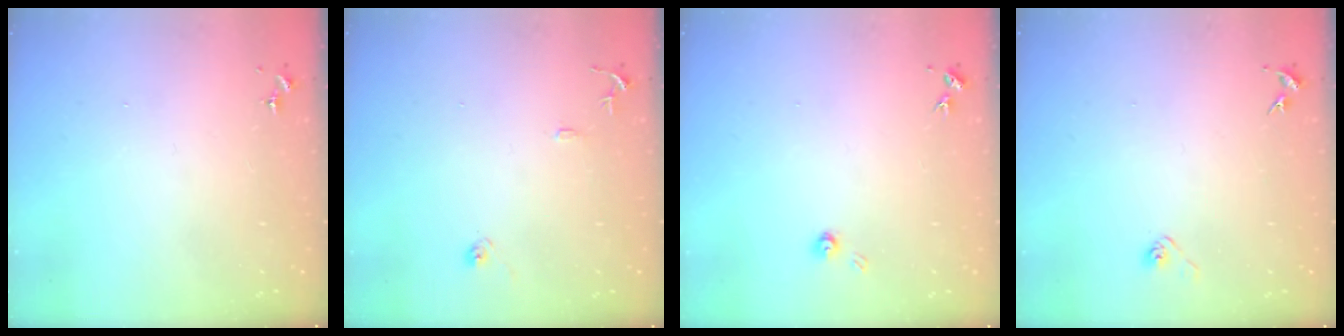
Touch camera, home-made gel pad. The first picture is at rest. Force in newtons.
{"total": 9.1, "press": 9.1, "slide": 0.8}
{"total": 3.7, "press": 3.7, "slide": 0.4}
{"total": 2.9, "press": 2.8, "slide": 0.8}